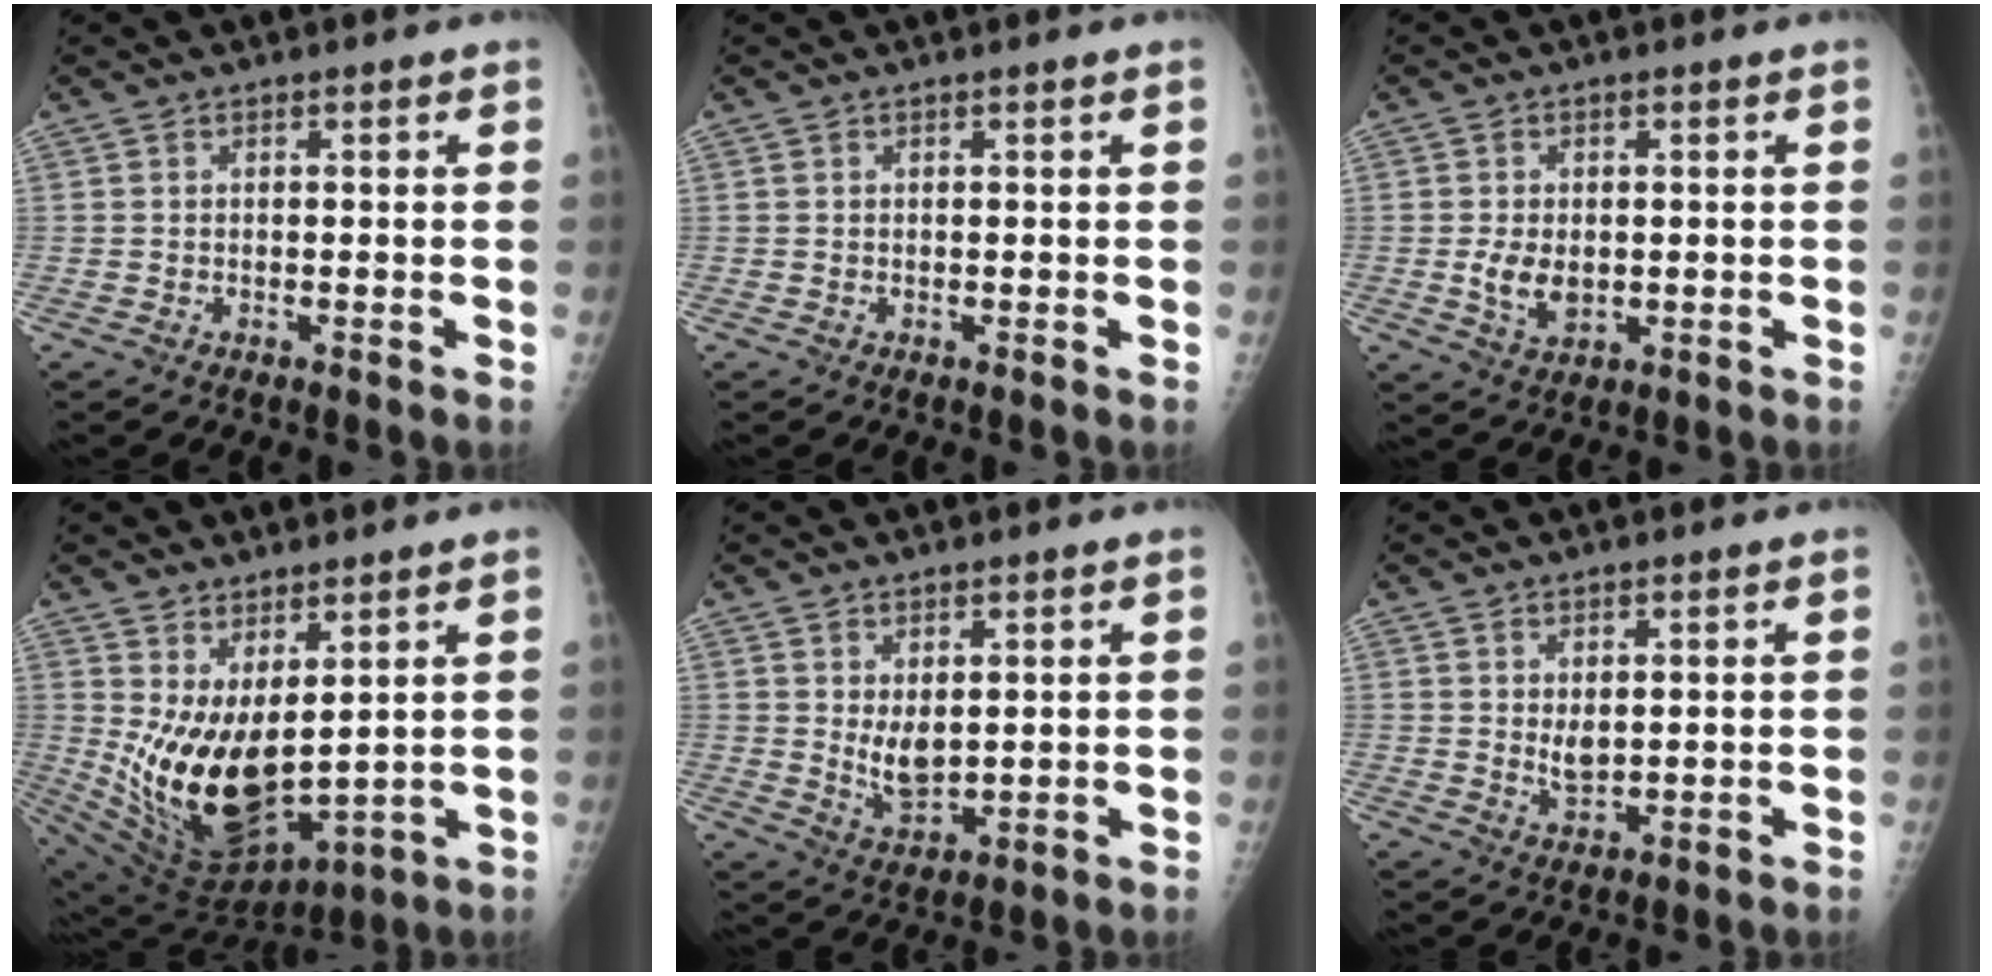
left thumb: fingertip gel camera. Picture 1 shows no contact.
{"total": 0.0}
{"total": 5.0, "force": [-0.4, 3.3, 3.8], "torque": [-0.059, -0.010, -0.001]}
{"total": 15.2, "force": [3.2, 7.2, 13.0], "torque": [-0.225, -0.060, 0.088]}
{"total": 5.1, "force": [1.4, 2.6, 4.1], "torque": [-0.058, -0.024, 0.034]}
{"total": 3.1, "force": [0.9, 1.6, 2.4], "torque": [-0.032, -0.017, 0.020]}